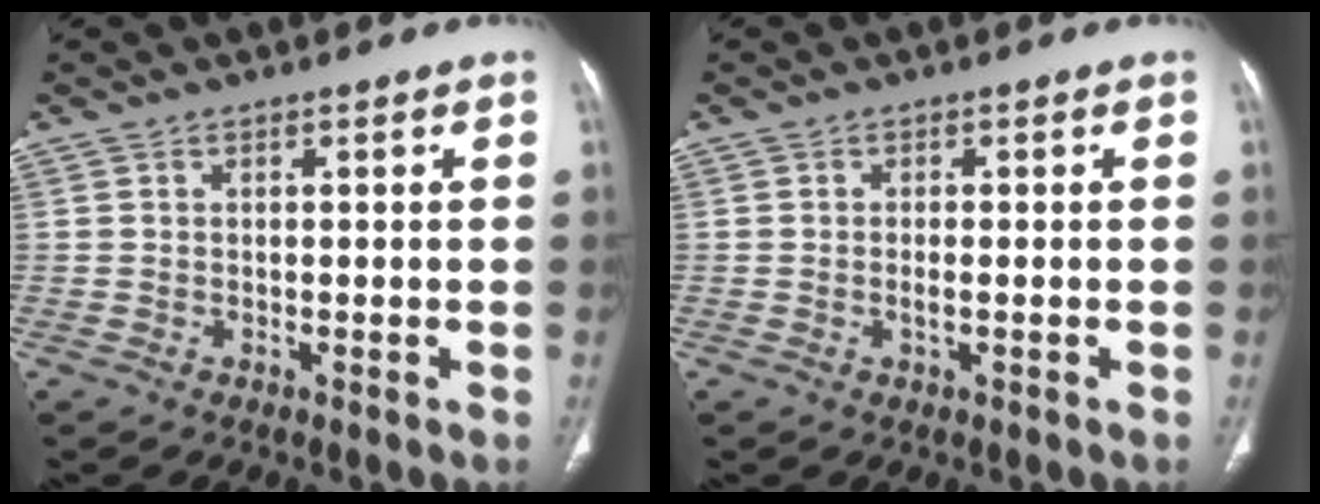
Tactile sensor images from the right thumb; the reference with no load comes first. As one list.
[{"total": 1.5, "force": [-0.4, 0.5, 1.3], "torque": [-0.028, -0.001, -0.008]}]